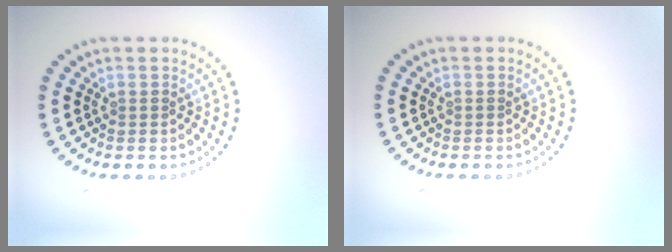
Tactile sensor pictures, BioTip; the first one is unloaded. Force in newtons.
{"total": 0.0}